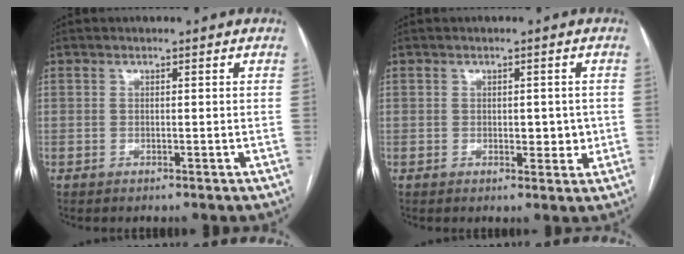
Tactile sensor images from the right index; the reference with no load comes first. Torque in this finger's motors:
{"motor_torque": [0.29, -0.01, 0.07, 0.03]}